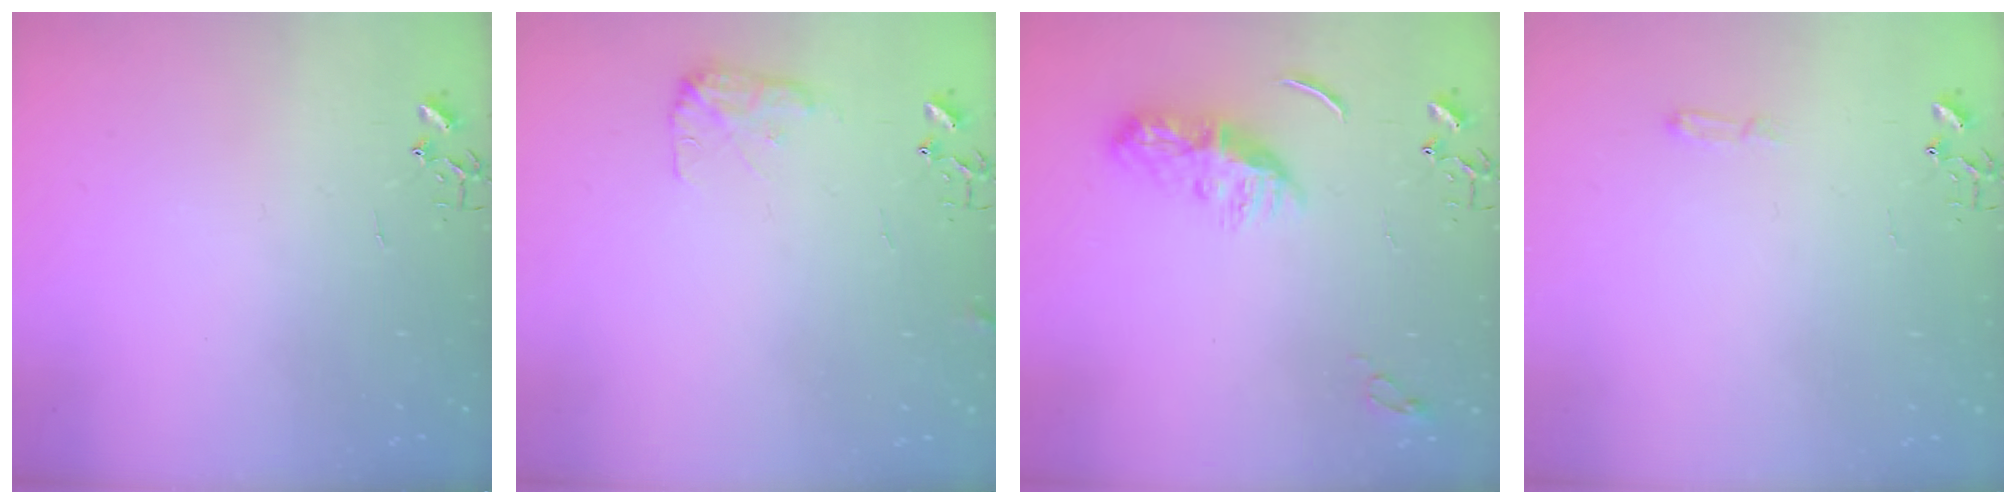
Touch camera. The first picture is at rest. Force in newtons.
{"total": 8.3, "press": 8.3, "slide": 0.2}
{"total": 8.7, "press": 8.7, "slide": 0.3}
{"total": 4.0, "press": 3.9, "slide": 0.5}